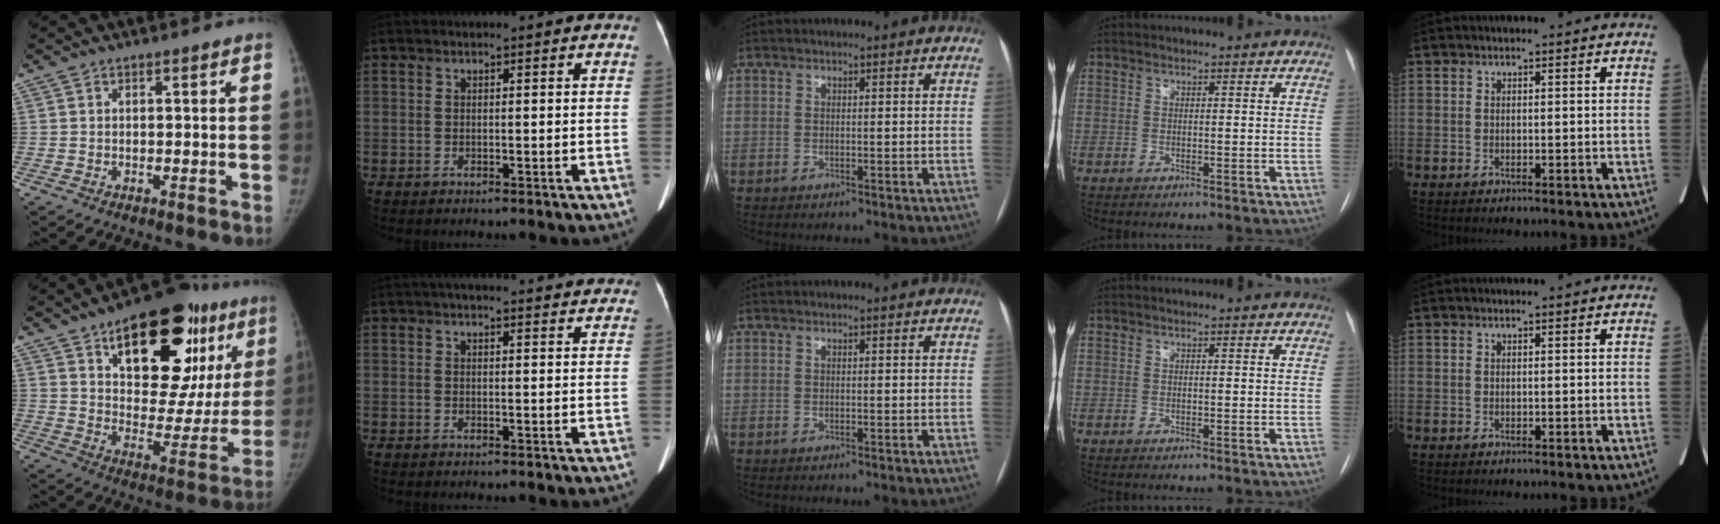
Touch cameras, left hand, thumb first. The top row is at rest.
{"thumb": {"total": 28.9, "force": [13.9, 13.9, 21.1], "torque": [-0.254, -0.018, 0.209]}, "index": {"total": 18.5, "force": [16.9, 2.7, 6.9], "torque": [-0.088, 0.035, 0.206]}}